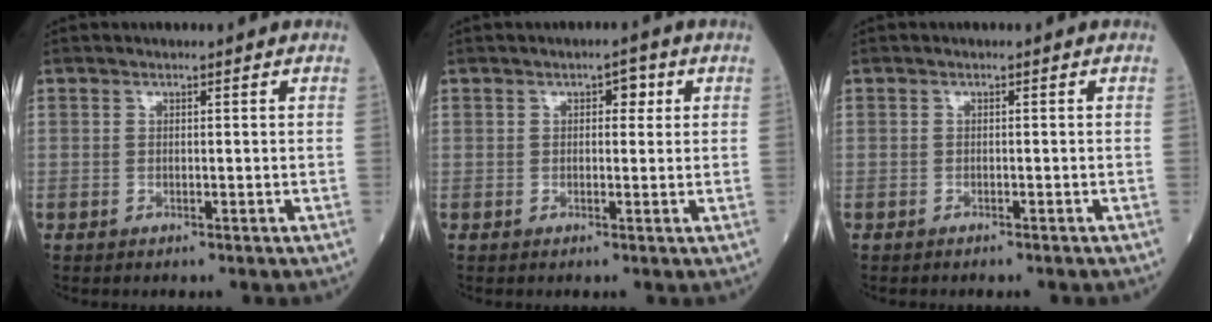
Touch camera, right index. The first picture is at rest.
{"total": 2.2, "force": [0.7, 1.2, 1.6], "torque": [-0.016, 0.010, 0.007]}
{"total": 1.1, "force": [-1.0, 0.0, 0.5], "torque": [-0.008, -0.001, -0.013]}